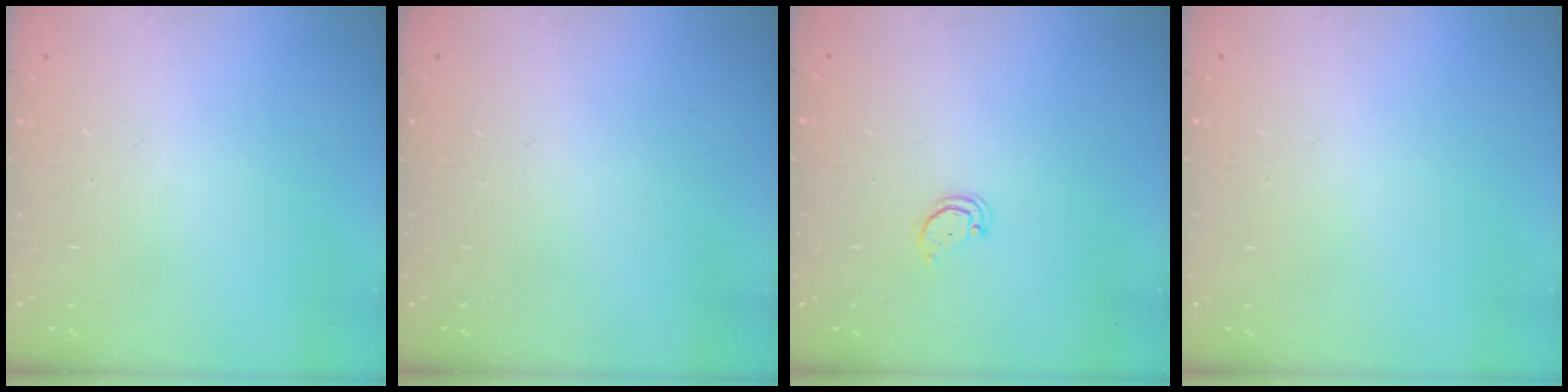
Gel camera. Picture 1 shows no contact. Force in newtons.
{"total": 0.0}
{"total": 2.1, "press": 2.1, "slide": 0.2}
{"total": 0.0}